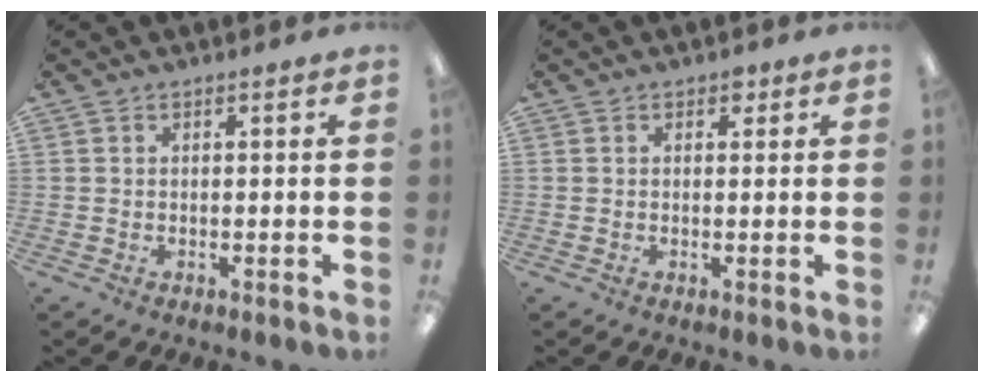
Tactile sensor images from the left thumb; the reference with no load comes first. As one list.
[{"total": 1.5, "force": [0.8, 1.0, 0.7], "torque": [0.001, -0.004, 0.011]}]